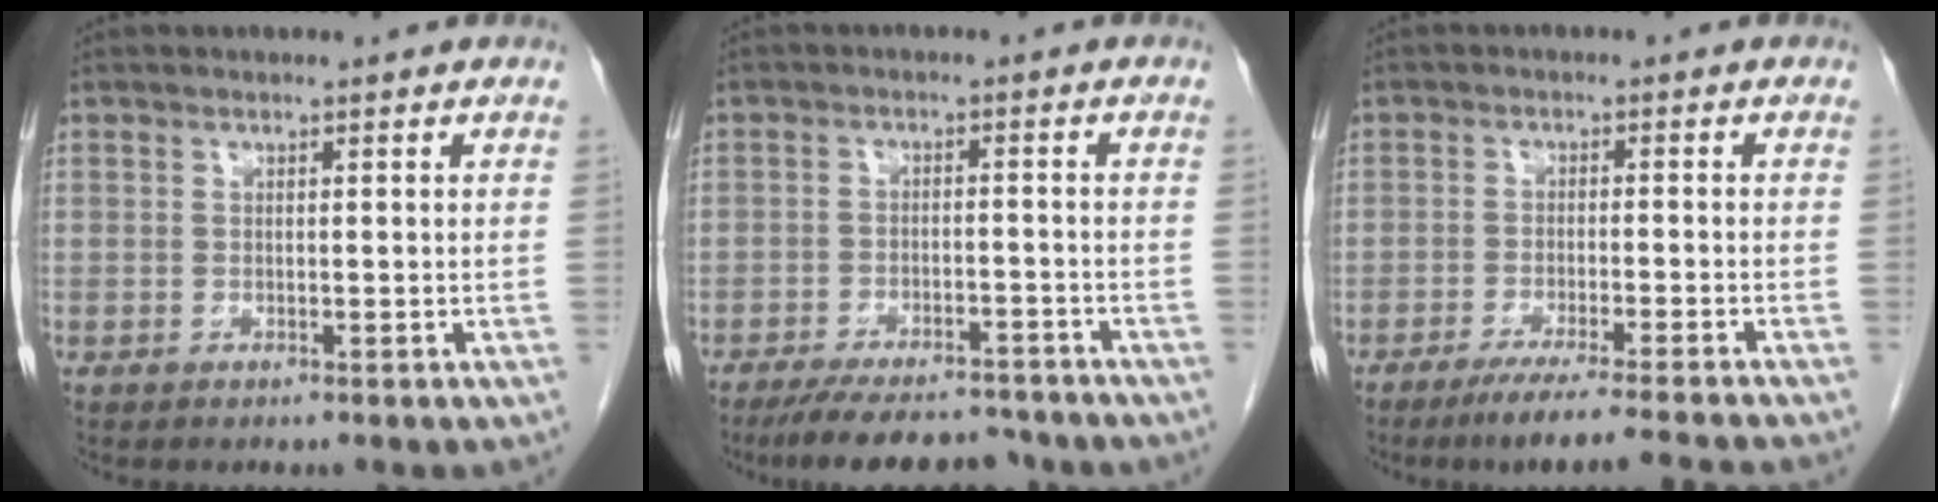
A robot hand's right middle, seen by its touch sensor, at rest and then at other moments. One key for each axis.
{"total": 11.2, "fx": -10.1, "fy": 2.7, "fz": 4.0, "tx": -0.062, "ty": 0.002, "tz": -0.146}
{"total": 10.5, "fx": -9.2, "fy": -1.7, "fz": 4.8, "tx": -0.043, "ty": -0.023, "tz": -0.140}